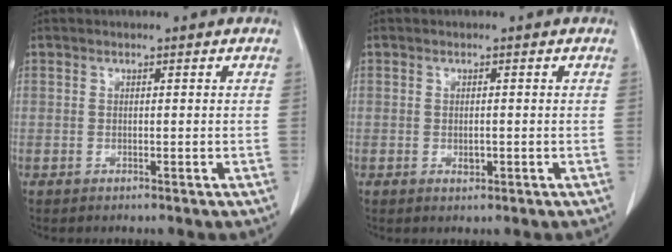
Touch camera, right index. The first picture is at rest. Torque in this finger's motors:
{"motor_torque": [0.12, 0.03, 0.00, 0.01]}